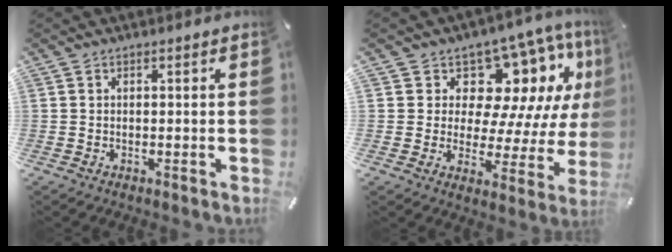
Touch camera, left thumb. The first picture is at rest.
{"total": 14.0, "force": [8.2, 8.8, 7.2], "torque": [-0.099, -0.082, 0.141]}